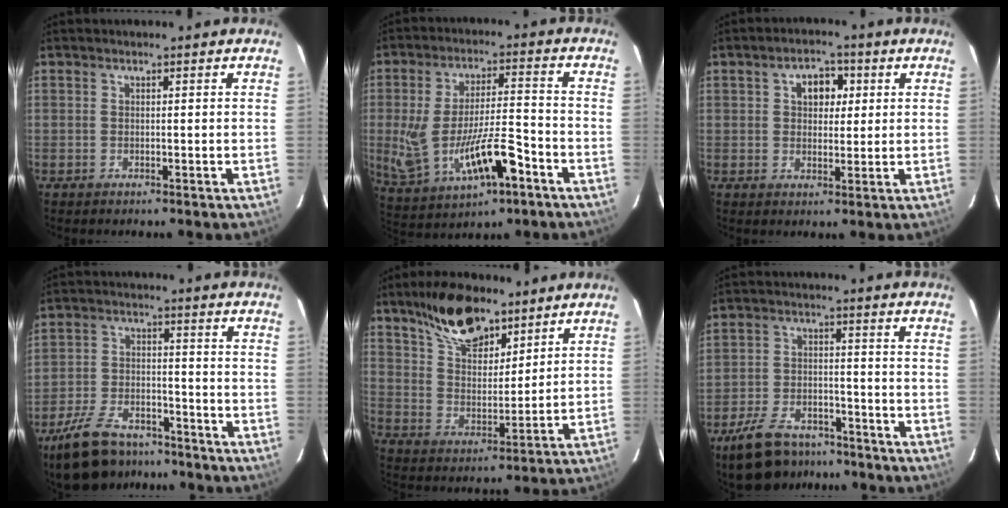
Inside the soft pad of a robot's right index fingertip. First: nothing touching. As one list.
[{"total": 15.9, "force": [-5.2, 5.6, 13.9], "torque": [-0.283, -0.018, -0.069]}, {"total": 5.5, "force": [1.7, 3.8, 3.5], "torque": [-0.053, 0.020, 0.030]}, {"total": 15.2, "force": [-11.7, 6.9, 6.9], "torque": [-0.160, -0.003, -0.189]}, {"total": 14.4, "force": [10.0, 6.4, 8.1], "torque": [-0.142, 0.016, 0.182]}, {"total": 13.3, "force": [-10.1, 6.5, 5.8], "torque": [-0.141, 0.001, -0.155]}]